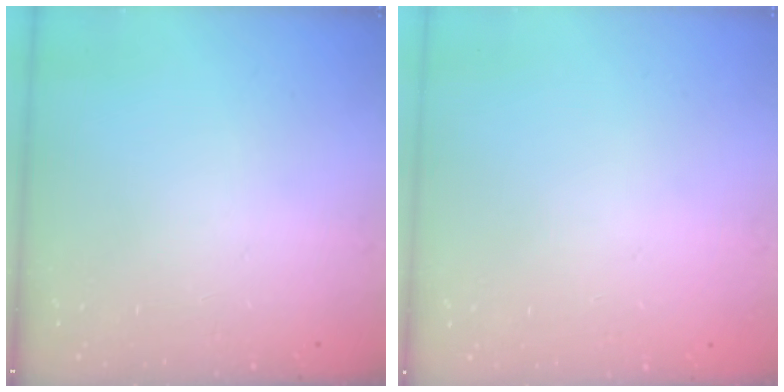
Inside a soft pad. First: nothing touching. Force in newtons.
{"total": 0.0}